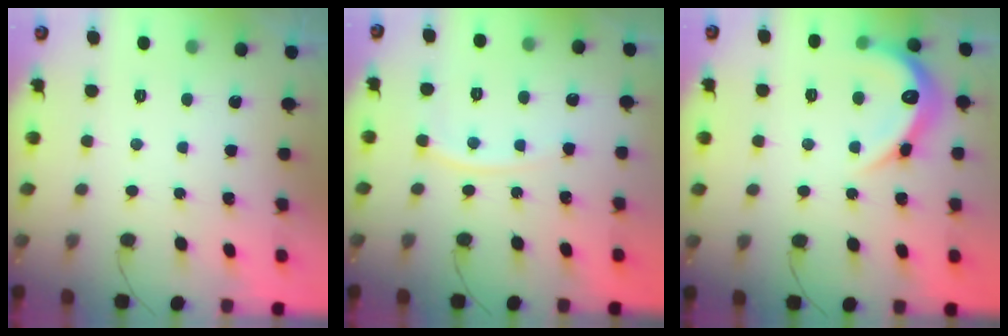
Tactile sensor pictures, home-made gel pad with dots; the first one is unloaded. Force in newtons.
{"total": 6.6, "press": 6.6, "slide": 0.9}
{"total": 14.0, "press": 14.0, "slide": 0.6}